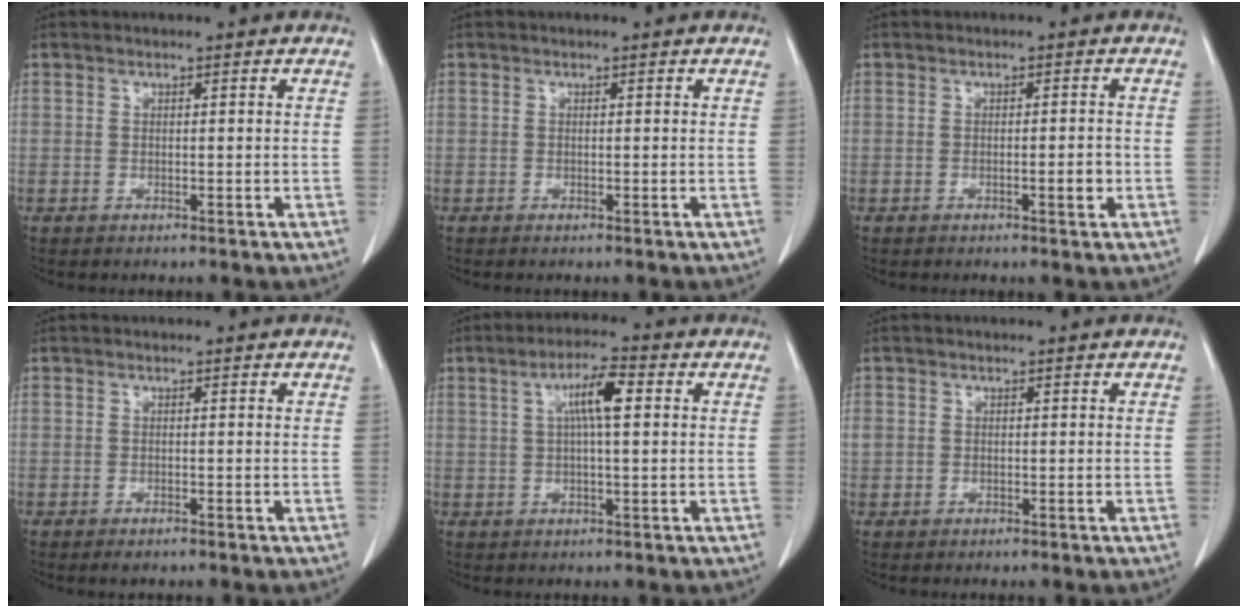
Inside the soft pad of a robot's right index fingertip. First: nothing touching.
{"total": 0.0}
{"total": 2.0, "force": [-0.6, 0.3, 1.9], "torque": [-0.027, -0.001, -0.009]}
{"total": 1.0, "force": [-0.8, 0.2, 0.7], "torque": [-0.008, -0.002, -0.009]}
{"total": 6.3, "force": [1.6, 0.8, 6.1], "torque": [-0.109, 0.014, 0.027]}
{"total": 1.5, "force": [0.1, 1.4, 0.5], "torque": [-0.012, 0.011, 0.006]}